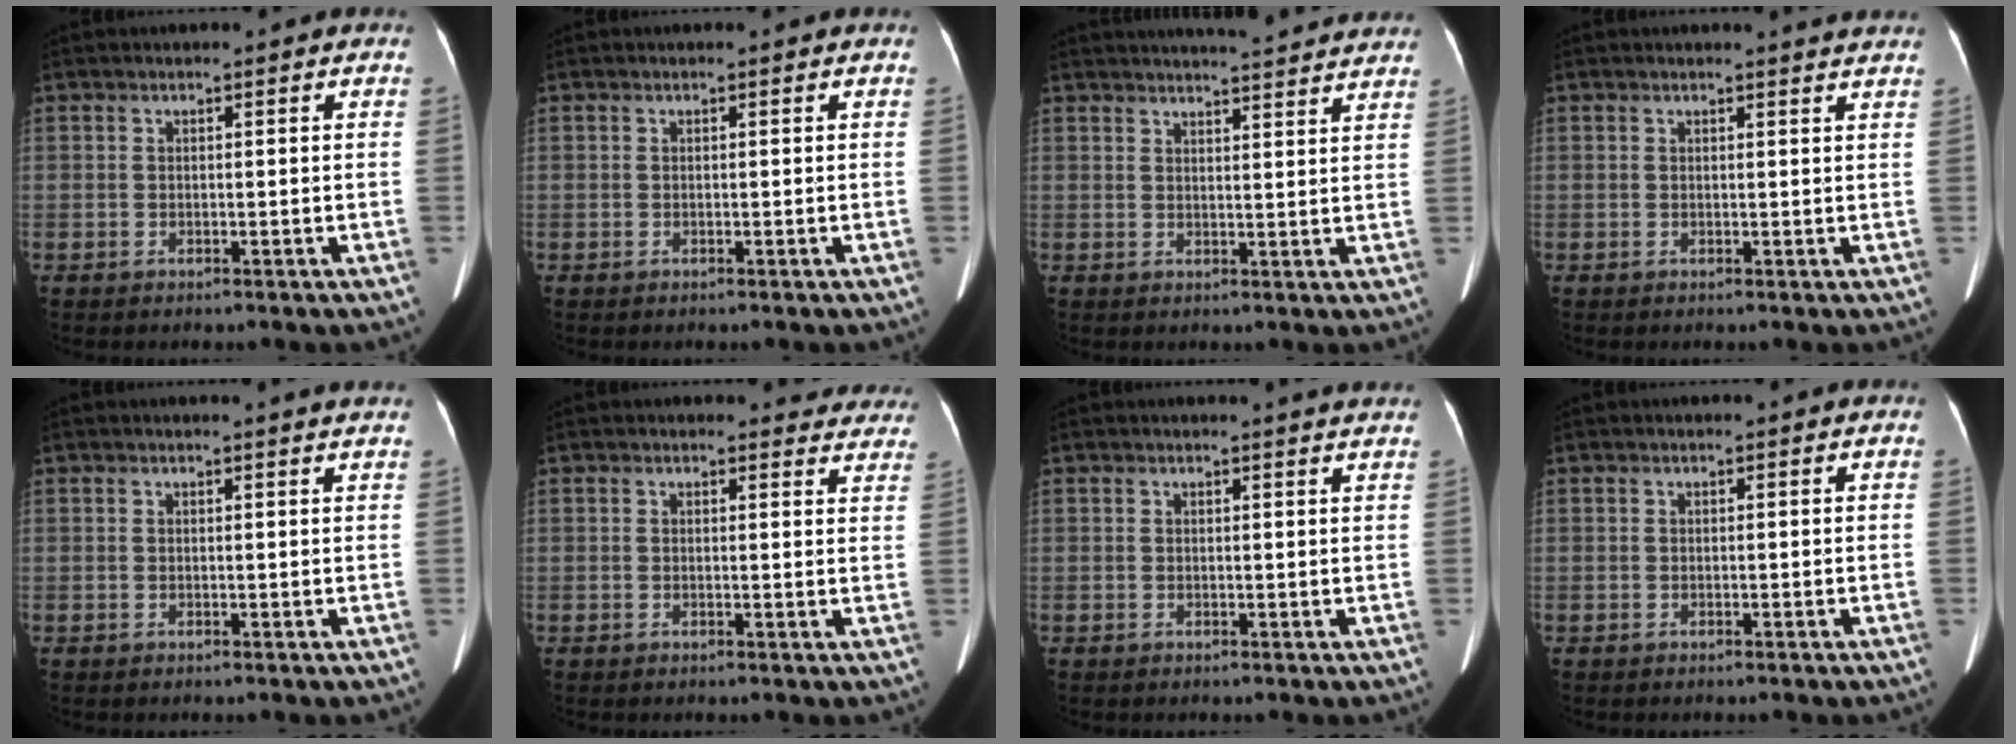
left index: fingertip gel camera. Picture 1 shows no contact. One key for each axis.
{"total": 0.0}
{"total": 15.8, "fx": 14.8, "fy": 1.0, "fz": 5.5, "tx": -0.078, "ty": 0.011, "tz": 0.181}
{"total": 3.6, "fx": 3.5, "fy": -0.1, "fz": 0.8, "tx": -0.014, "ty": -0.004, "tz": 0.027}
{"total": 2.4, "fx": 2.3, "fy": -0.4, "fz": 0.7, "tx": -0.014, "ty": -0.003, "tz": 0.020}
{"total": 7.2, "fx": 6.8, "fy": 2.1, "fz": 0.5, "tx": 0.032, "ty": -0.015, "tz": 0.042}
{"total": 3.5, "fx": 3.3, "fy": -0.3, "fz": 1.0, "tx": -0.016, "ty": -0.002, "tz": 0.026}
{"total": 0.0}